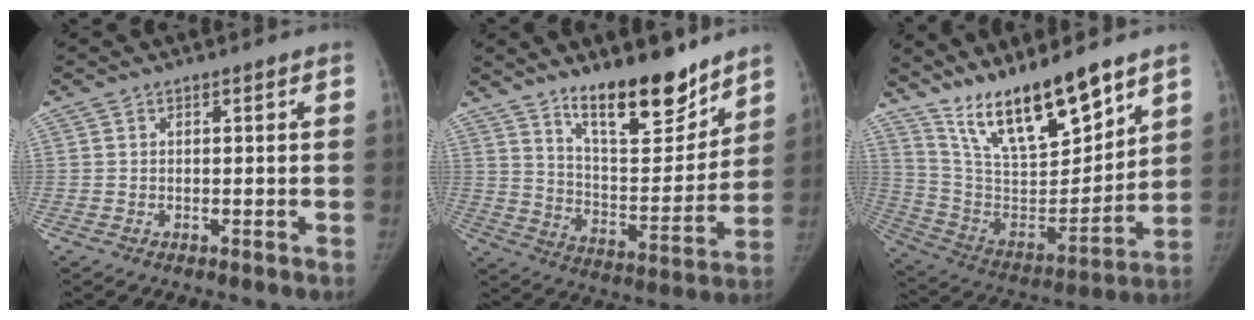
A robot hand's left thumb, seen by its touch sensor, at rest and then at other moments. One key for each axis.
{"total": 17.2, "fx": 13.0, "fy": 5.5, "fz": 9.8, "tx": -0.105, "ty": -0.102, "tz": 0.215}
{"total": 19.7, "fx": 14.7, "fy": 5.6, "fz": 11.9, "tx": -0.165, "ty": -0.084, "tz": 0.276}